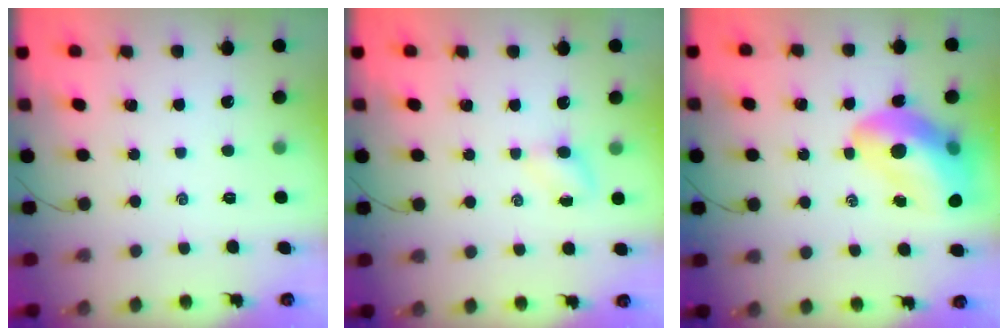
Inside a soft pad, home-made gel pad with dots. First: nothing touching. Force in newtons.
{"total": 3.7, "press": 3.6, "slide": 1.2}
{"total": 15.7, "press": 15.1, "slide": 4.2}